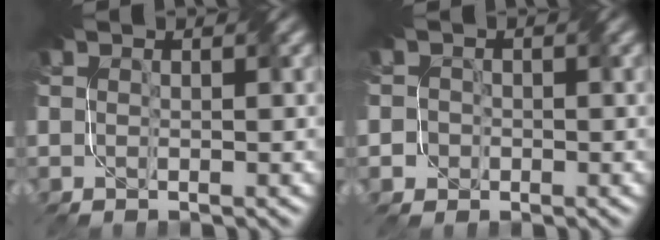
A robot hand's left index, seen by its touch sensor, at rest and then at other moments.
{"total": 1.6, "force": [-0.6, 1.5, 0.3], "torque": [0.011, 0.016, -0.027]}